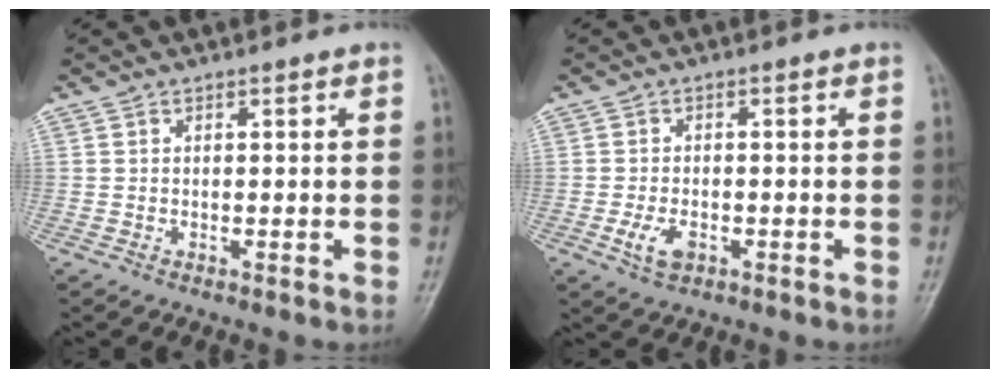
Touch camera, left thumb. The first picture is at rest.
{"total": 3.7, "force": [-1.6, 2.2, 2.5], "torque": [-0.049, 0.001, -0.025]}